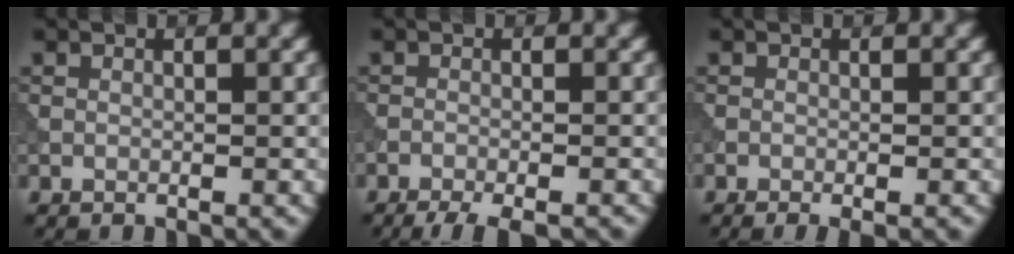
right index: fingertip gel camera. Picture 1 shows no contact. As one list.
[{"total": 4.0, "force": [-3.2, 0.7, 2.2], "torque": [-0.038, -0.011, -0.054]}, {"total": 1.6, "force": [-0.7, 0.5, 1.3], "torque": [-0.012, -0.007, -0.012]}]